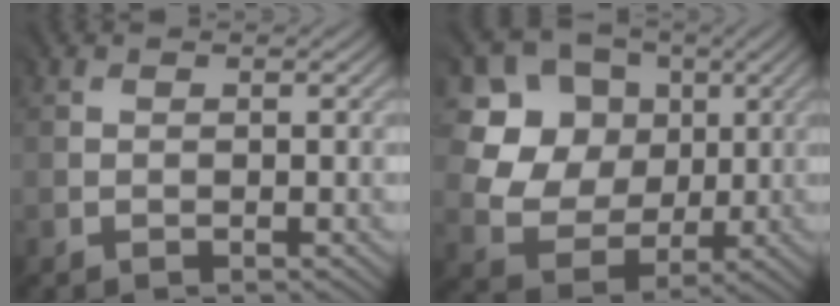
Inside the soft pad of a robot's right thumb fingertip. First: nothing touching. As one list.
[{"total": 10.0, "force": [3.0, 8.9, 3.5], "torque": [-0.119, 0.019, 0.065]}]